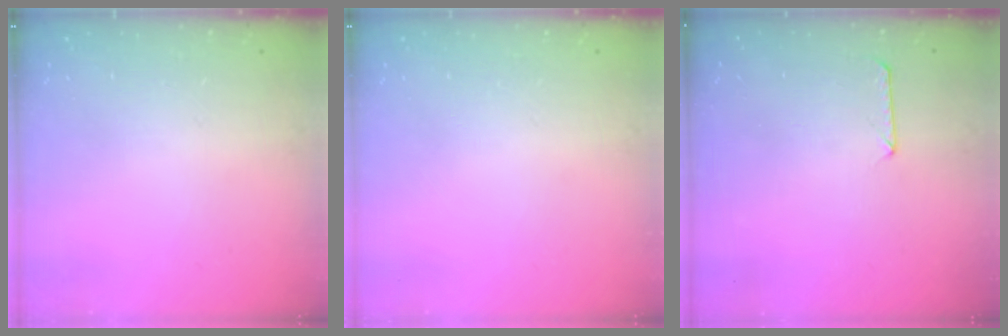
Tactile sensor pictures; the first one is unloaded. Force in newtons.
{"total": 0.0}
{"total": 6.8, "press": 6.8, "slide": 0.8}